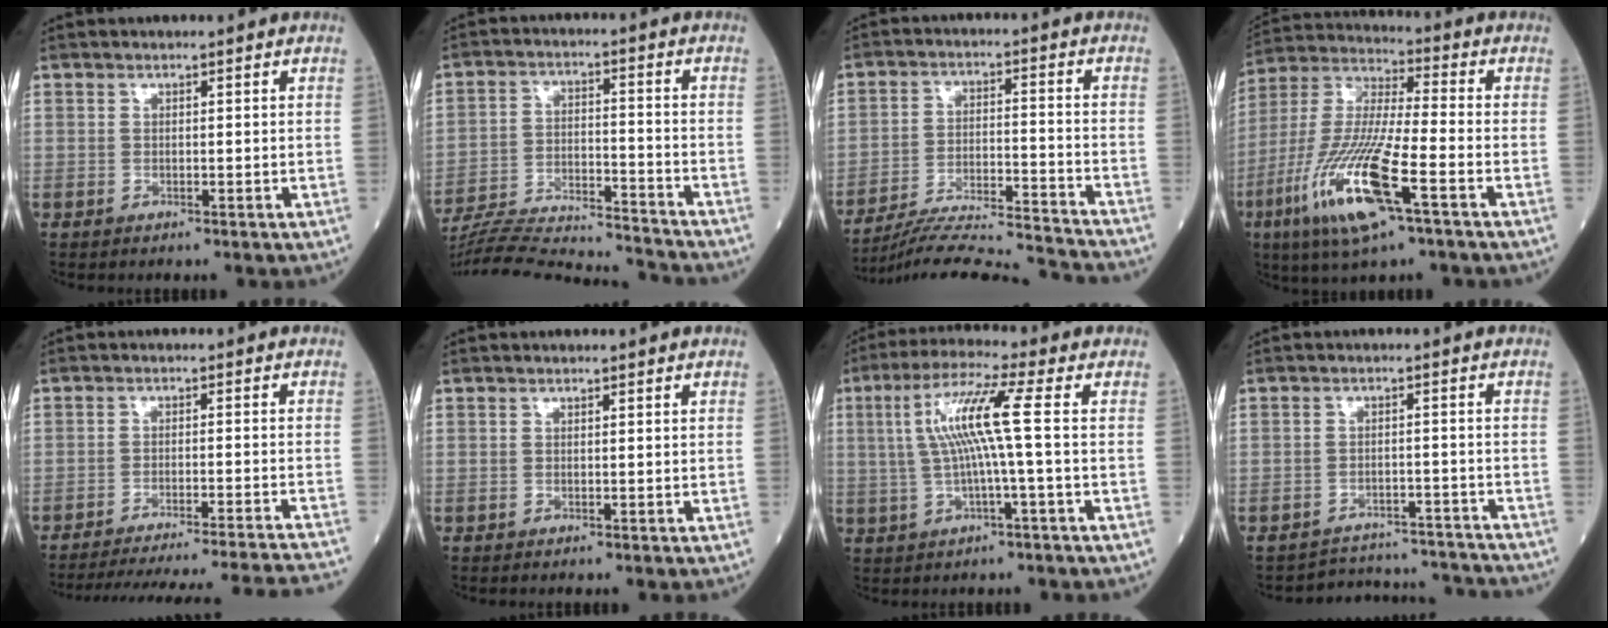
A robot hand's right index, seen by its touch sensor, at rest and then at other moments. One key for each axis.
{"total": 20.2, "fx": -19.5, "fy": 0.6, "fz": 5.4, "tx": -0.122, "ty": -0.010, "tz": -0.301}
{"total": 17.9, "fx": -17.3, "fy": -1.3, "fz": 4.6, "tx": -0.085, "ty": -0.015, "tz": -0.268}
{"total": 17.2, "fx": -7.3, "fy": 2.0, "fz": 15.5, "tx": -0.335, "ty": -0.027, "tz": -0.138}
{"total": 26.7, "fx": -24.9, "fy": -0.9, "fz": 9.7, "tx": -0.098, "ty": -0.045, "tz": -0.321}
{"total": 0.0}
{"total": 9.0, "fx": 0.8, "fy": -0.8, "fz": 8.9, "tx": -0.176, "ty": 0.020, "tz": 0.015}
{"total": 11.4, "fx": -11.2, "fy": 1.7, "fz": -0.4, "tx": 0.014, "ty": 0.027, "tz": -0.139}